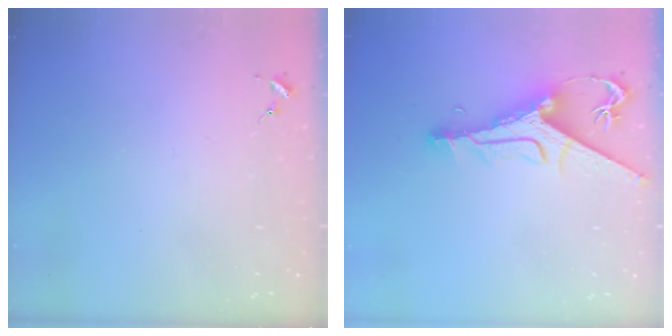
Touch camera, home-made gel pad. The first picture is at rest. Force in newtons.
{"total": 12.0, "press": 11.9, "slide": 1.3}